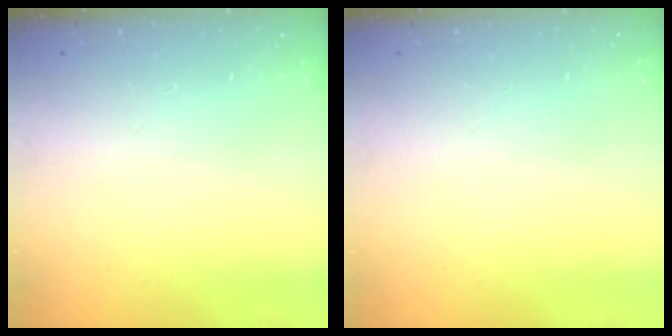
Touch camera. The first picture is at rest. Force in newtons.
{"total": 0.0}